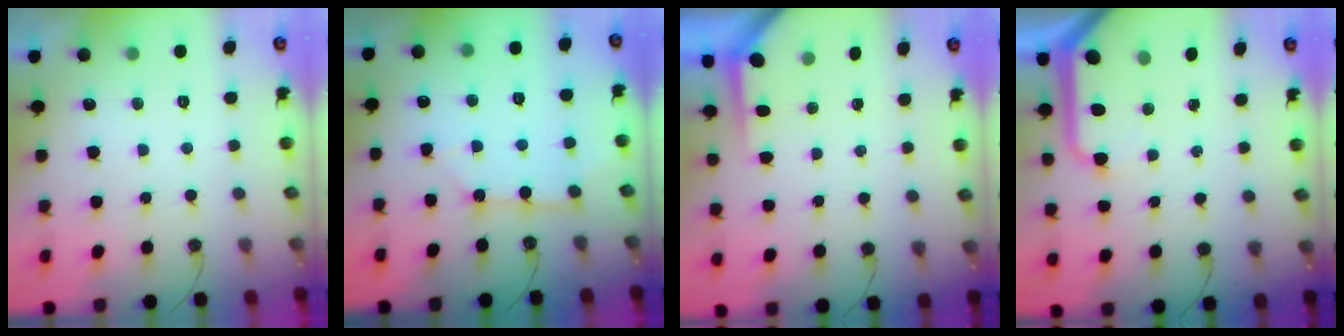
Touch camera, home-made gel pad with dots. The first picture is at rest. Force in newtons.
{"total": 3.9, "press": 3.9, "slide": 0.4}
{"total": 3.6, "press": 3.6, "slide": 0.3}
{"total": 9.9, "press": 9.8, "slide": 1.1}